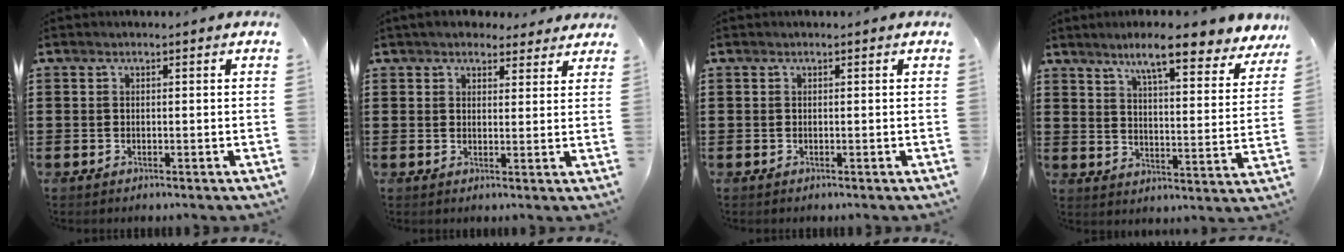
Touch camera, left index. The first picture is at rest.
{"total": 3.8, "force": [3.3, 1.7, 1.0], "torque": [-0.029, -0.002, 0.062]}
{"total": 0.0}
{"total": 9.2, "force": [7.4, 0.7, 5.4], "torque": [-0.105, -0.041, 0.121]}